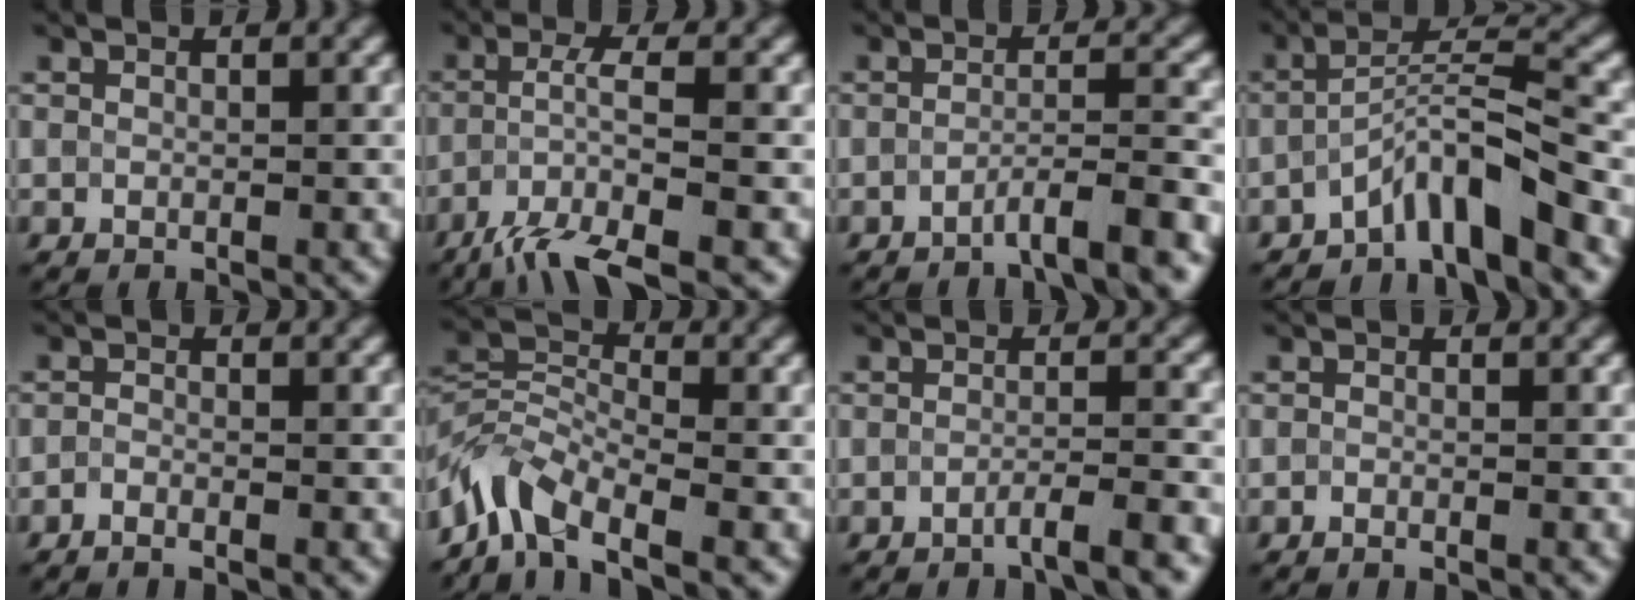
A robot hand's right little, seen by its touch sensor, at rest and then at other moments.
{"total": 5.7, "force": [-3.7, 0.7, 4.3], "torque": [-0.078, -0.005, -0.079]}
{"total": 4.1, "force": [-2.8, 0.4, 3.0], "torque": [-0.043, 0.011, -0.061]}
{"total": 5.5, "force": [-3.7, 0.7, 4.0], "torque": [-0.068, 0.015, -0.075]}
{"total": 1.3, "force": [-1.1, 0.2, 0.6], "torque": [-0.014, -0.004, -0.027]}
{"total": 5.6, "force": [-4.4, 2.2, 2.7], "torque": [-0.050, 0.001, -0.102]}
{"total": 3.1, "force": [-2.1, 0.4, 2.2], "torque": [-0.026, 0.006, -0.048]}
{"total": 0.9, "force": [-0.8, 0.1, 0.5], "torque": [-0.008, -0.006, -0.019]}